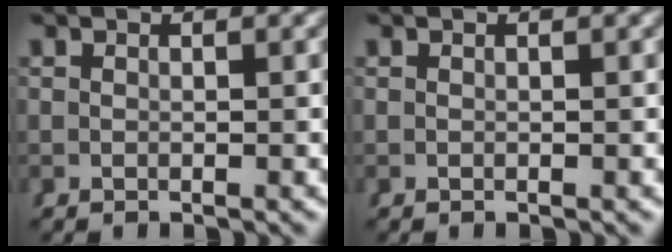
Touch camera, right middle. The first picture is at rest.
{"total": 0.0}